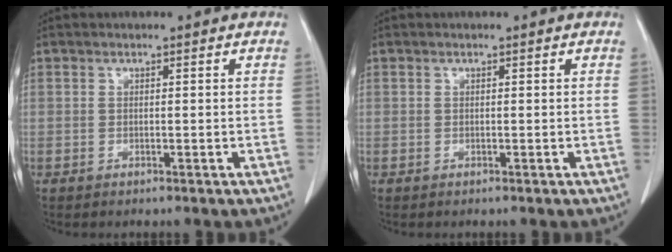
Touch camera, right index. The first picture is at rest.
{"total": 0.0}